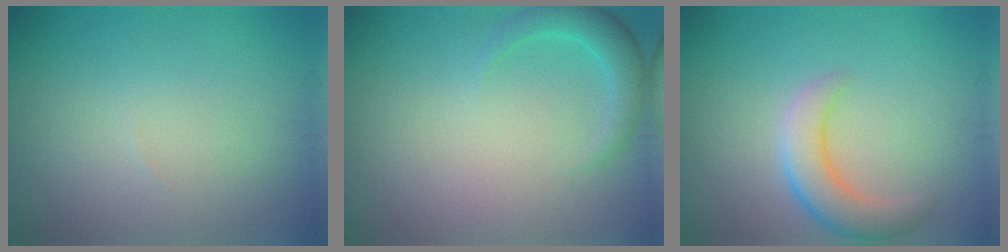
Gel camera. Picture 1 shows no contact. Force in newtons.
{"total": 2.4, "press": 2.4, "slide": 0.1}
{"total": 3.9, "press": 3.9, "slide": 0.2}